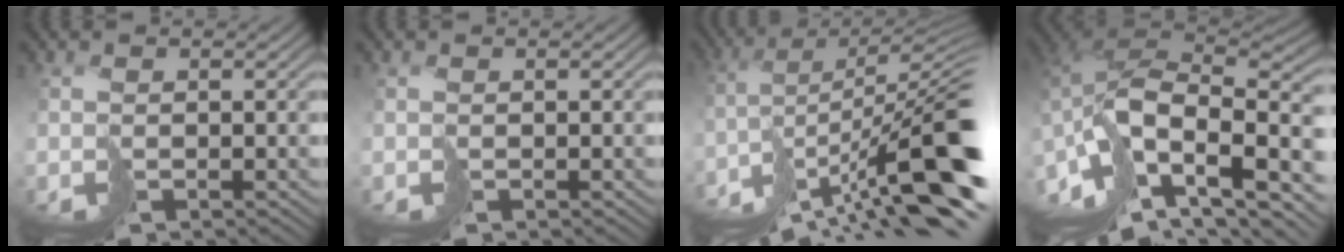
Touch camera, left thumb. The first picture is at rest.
{"total": 0.0}
{"total": 15.4, "force": [-8.7, 2.4, 12.5], "torque": [-0.185, 0.012, -0.156]}
{"total": 15.6, "force": [-6.9, 8.3, 11.3], "torque": [-0.256, 0.001, -0.122]}